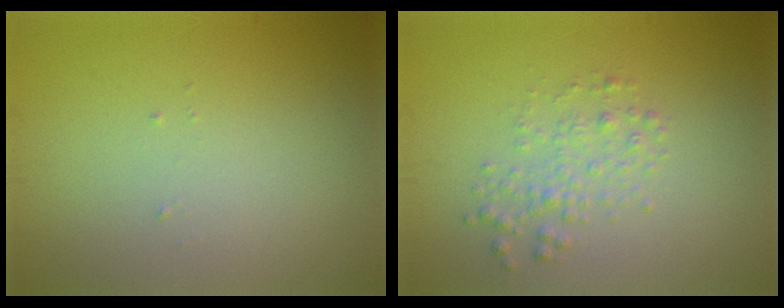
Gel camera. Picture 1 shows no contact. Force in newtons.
{"total": 2.0, "press": 2.0, "slide": 0.1}